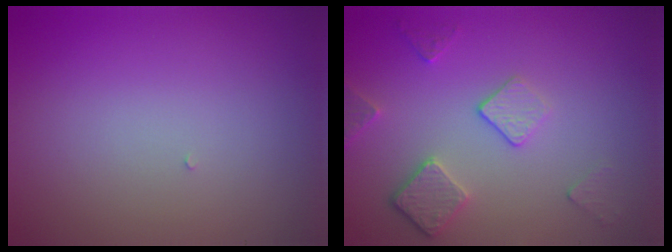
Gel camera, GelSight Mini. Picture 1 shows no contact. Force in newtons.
{"total": 3.5, "press": 2.9, "slide": 2.0}